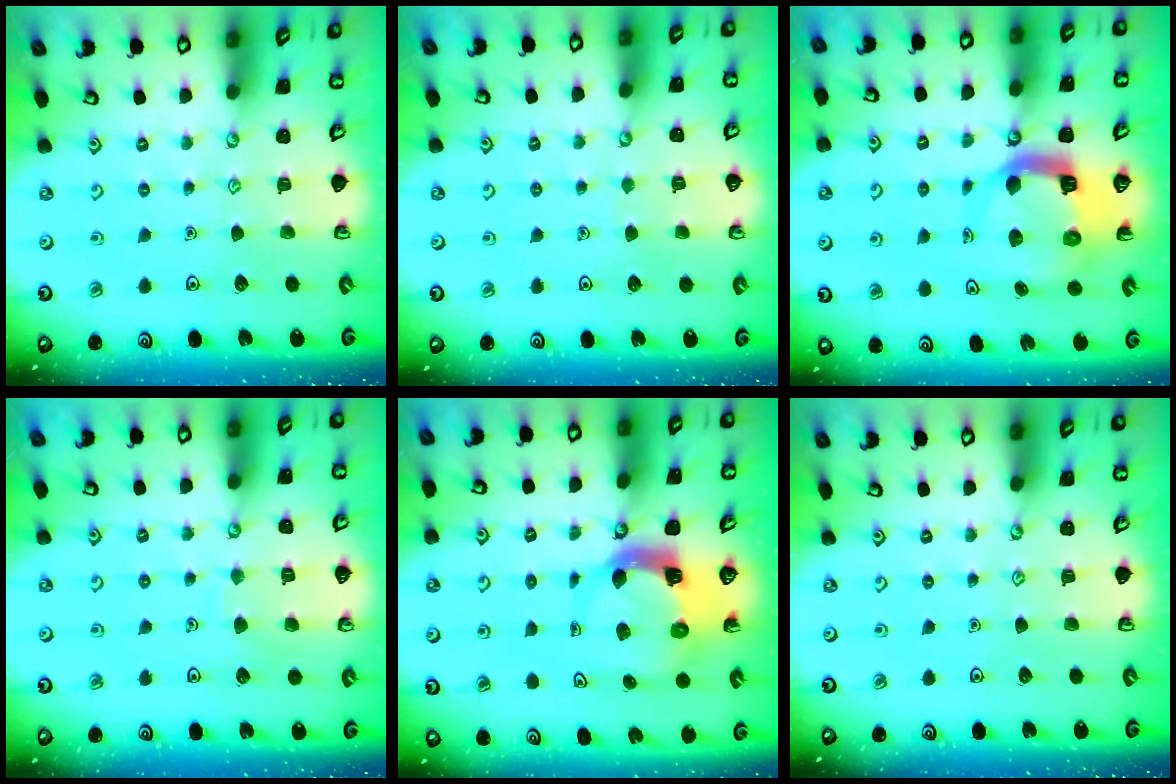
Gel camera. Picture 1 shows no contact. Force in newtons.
{"total": 2.4, "press": 2.4, "slide": 0.2}
{"total": 8.9, "press": 8.8, "slide": 1.3}
{"total": 5.3, "press": 5.2, "slide": 0.2}
{"total": 4.6, "press": 4.6, "slide": 0.5}
{"total": 0.0}